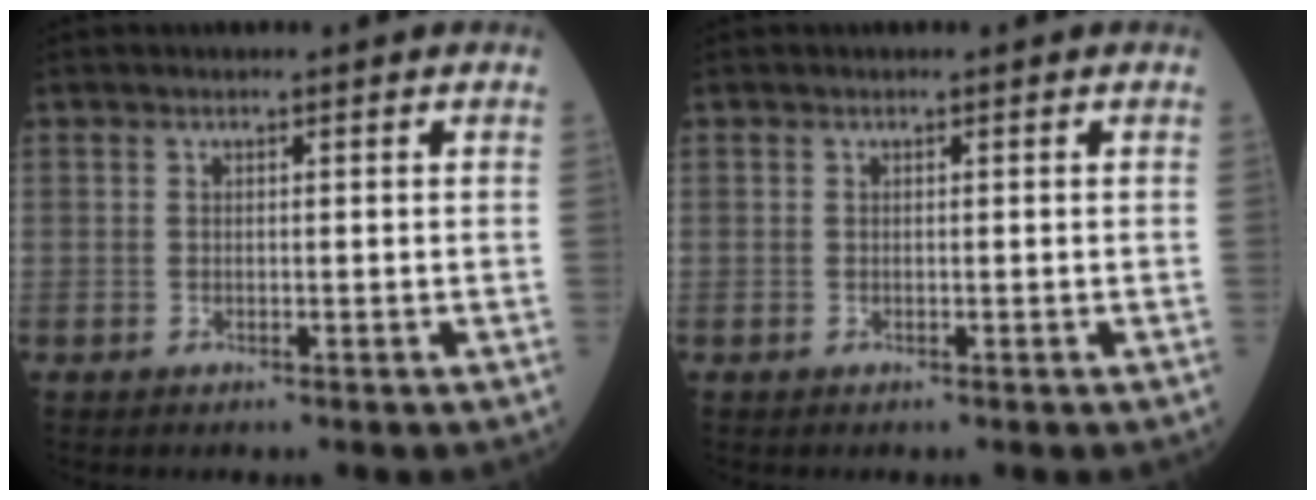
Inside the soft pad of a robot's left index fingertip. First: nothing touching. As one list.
[{"total": 0.0}]